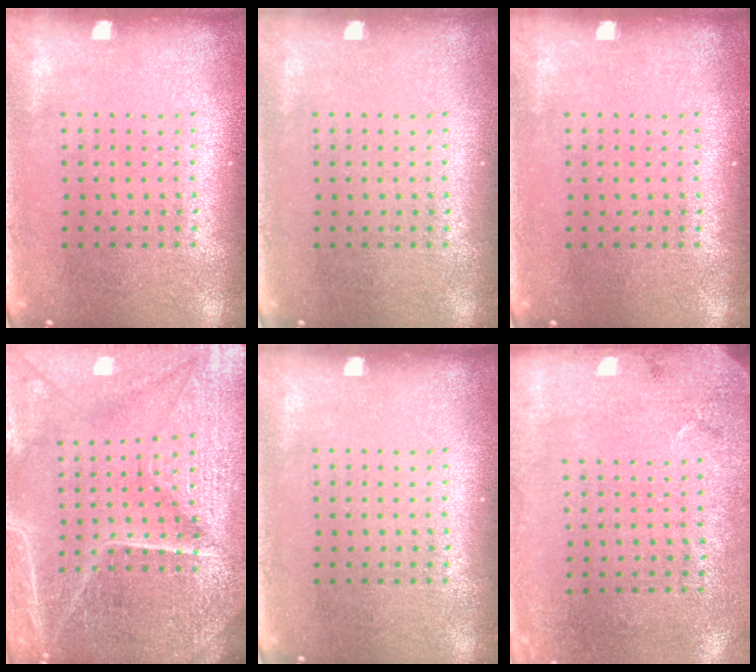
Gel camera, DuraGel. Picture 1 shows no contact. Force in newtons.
{"total": 0.0}
{"total": 0.0}
{"total": 5.7, "press": 5.2, "slide": 2.2}
{"total": 0.0}
{"total": 2.7, "press": 2.1, "slide": 1.7}